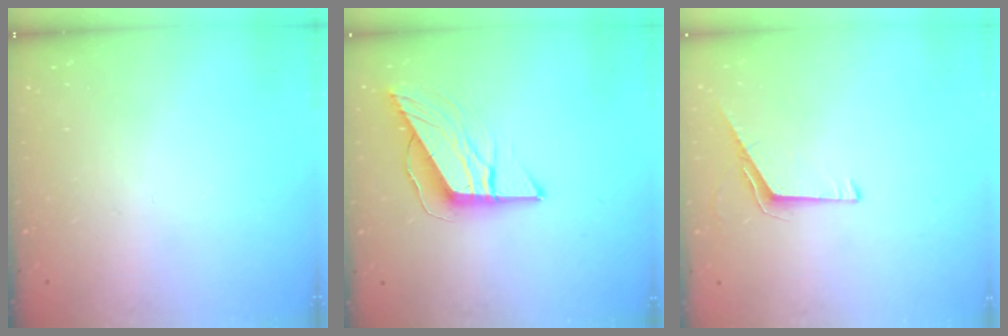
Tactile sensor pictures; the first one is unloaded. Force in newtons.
{"total": 9.8, "press": 9.8, "slide": 0.5}
{"total": 5.4, "press": 5.3, "slide": 0.6}